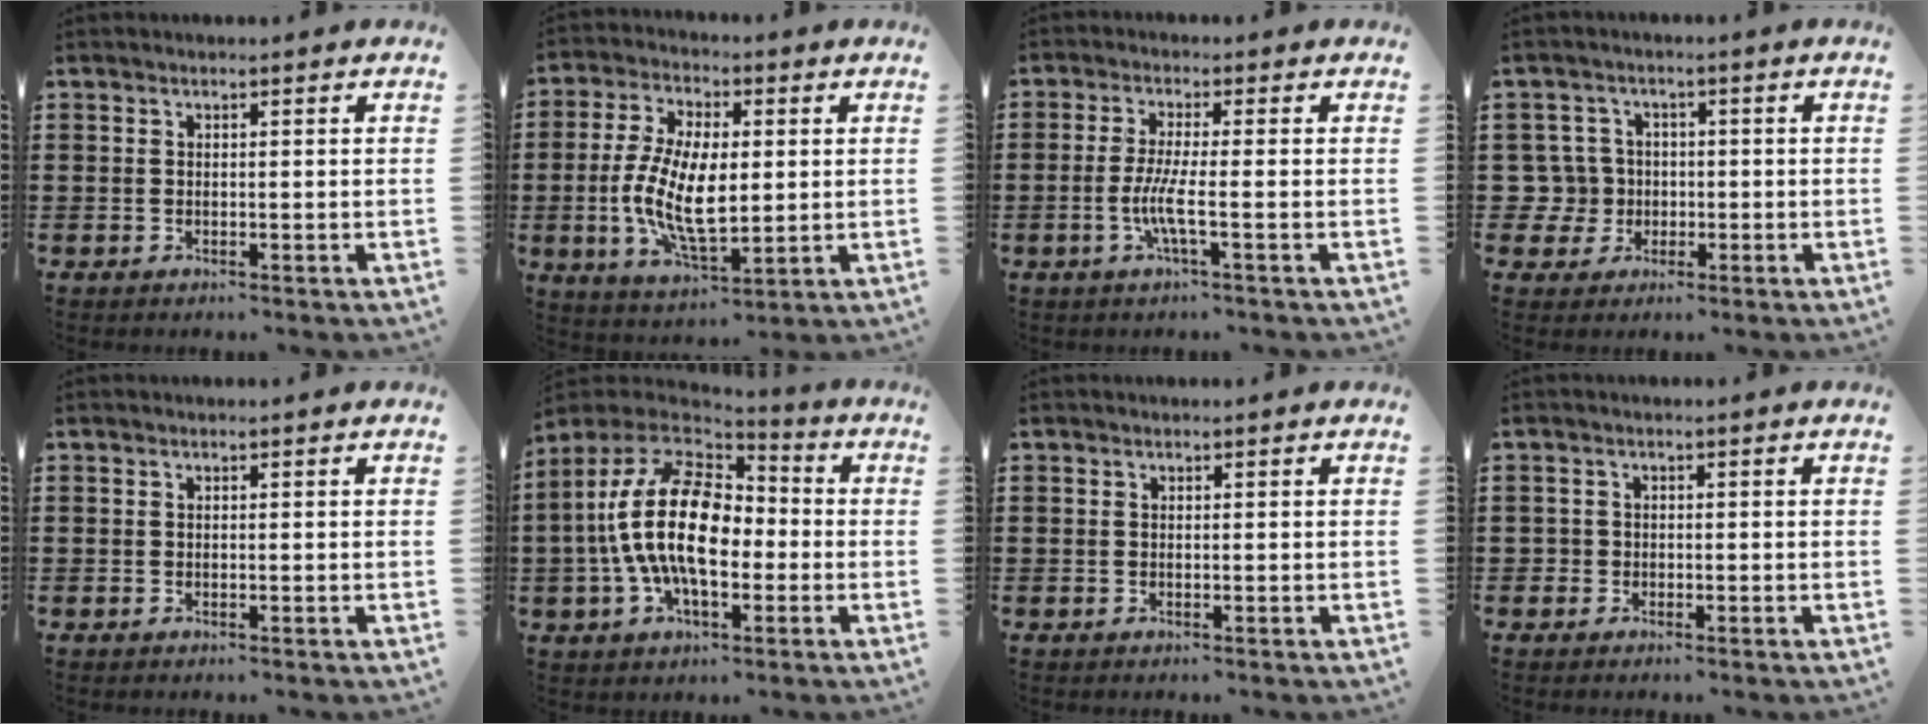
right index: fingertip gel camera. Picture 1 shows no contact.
{"total": 11.0, "force": [-0.5, 5.2, 9.7], "torque": [-0.207, 0.001, -0.010]}
{"total": 5.1, "force": [-1.4, 0.2, 4.9], "torque": [-0.107, -0.015, -0.033]}
{"total": 5.3, "force": [-0.7, 5.1, 1.2], "torque": [-0.064, 0.007, -0.019]}
{"total": 0.0}
{"total": 16.0, "force": [-0.9, 8.4, 13.5], "torque": [-0.308, 0.002, -0.022]}
{"total": 0.0}
{"total": 1.2, "force": [-0.7, 1.0, 0.0], "torque": [-0.002, 0.003, -0.017]}